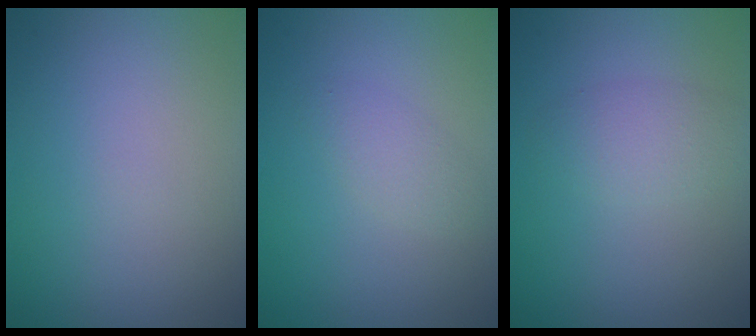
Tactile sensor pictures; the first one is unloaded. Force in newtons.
{"total": 1.7, "press": 1.6, "slide": 0.0}
{"total": 2.1, "press": 2.1, "slide": 0.1}